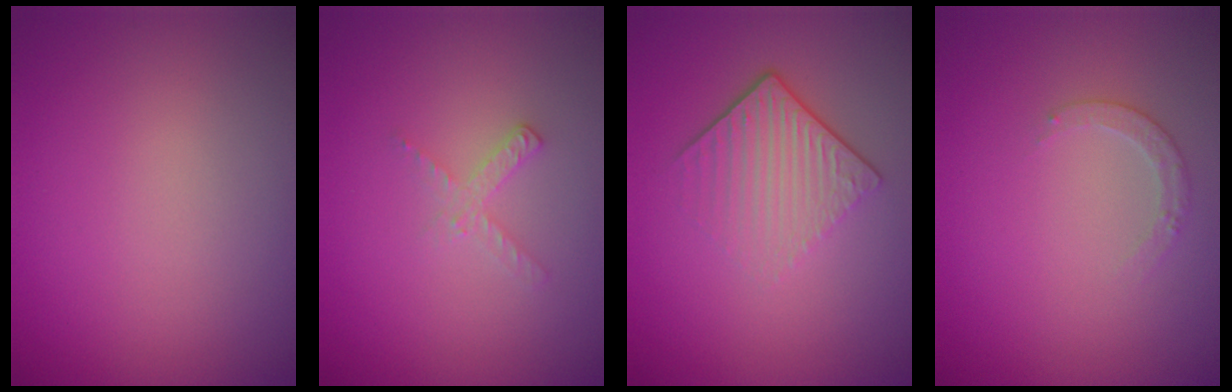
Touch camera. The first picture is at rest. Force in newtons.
{"total": 1.4, "press": 1.4, "slide": 0.1}
{"total": 4.3, "press": 2.9, "slide": 3.2}
{"total": 1.5, "press": 1.5, "slide": 0.2}